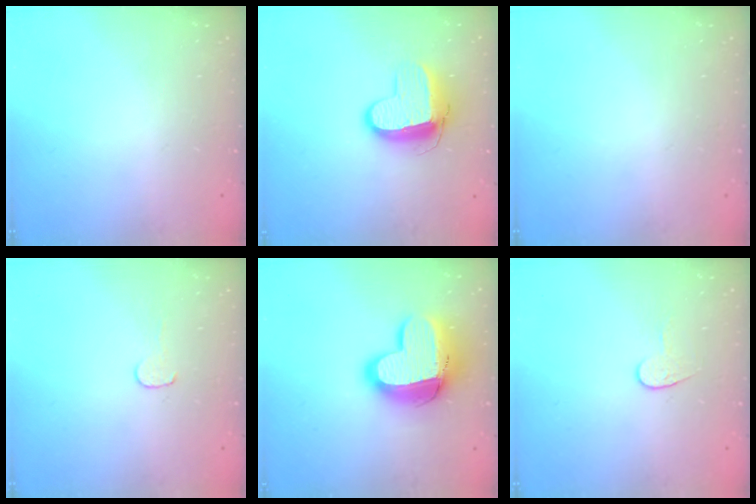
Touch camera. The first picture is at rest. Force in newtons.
{"total": 10.4, "press": 10.3, "slide": 0.9}
{"total": 0.0}
{"total": 3.5, "press": 3.5, "slide": 0.4}
{"total": 16.3, "press": 16.2, "slide": 1.4}
{"total": 6.0, "press": 6.0, "slide": 0.4}